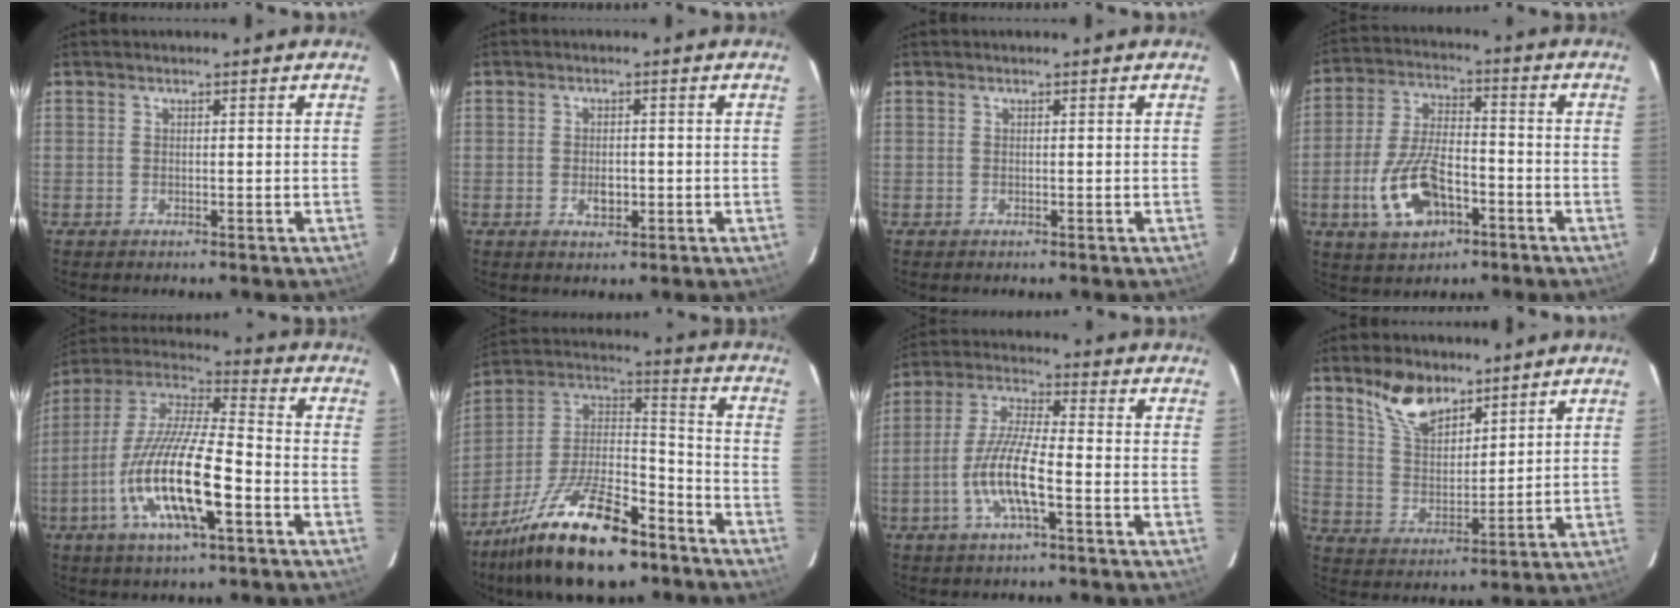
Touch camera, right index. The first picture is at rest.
{"total": 2.9, "force": [-0.7, 2.0, 2.0], "torque": [-0.034, 0.000, -0.009]}
{"total": 0.0}
{"total": 13.4, "force": [-5.3, 6.9, 10.1], "torque": [-0.216, 0.003, -0.088]}
{"total": 19.3, "force": [-7.0, 4.8, 17.3], "torque": [-0.341, -0.021, -0.138]}
{"total": 23.9, "force": [-15.5, 9.1, 15.7], "torque": [-0.303, -0.006, -0.258]}
{"total": 10.3, "force": [-3.7, 1.9, 9.5], "torque": [-0.199, -0.002, -0.072]}
{"total": 10.0, "force": [7.3, 4.6, 5.0], "torque": [-0.088, 0.008, 0.143]}